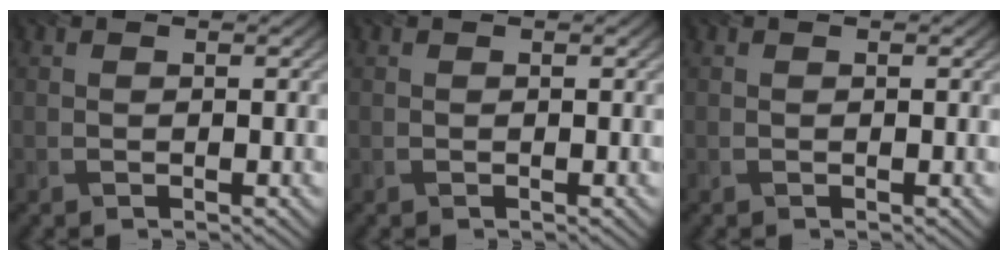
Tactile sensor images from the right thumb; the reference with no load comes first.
{"total": 0.0}
{"total": 0.0}